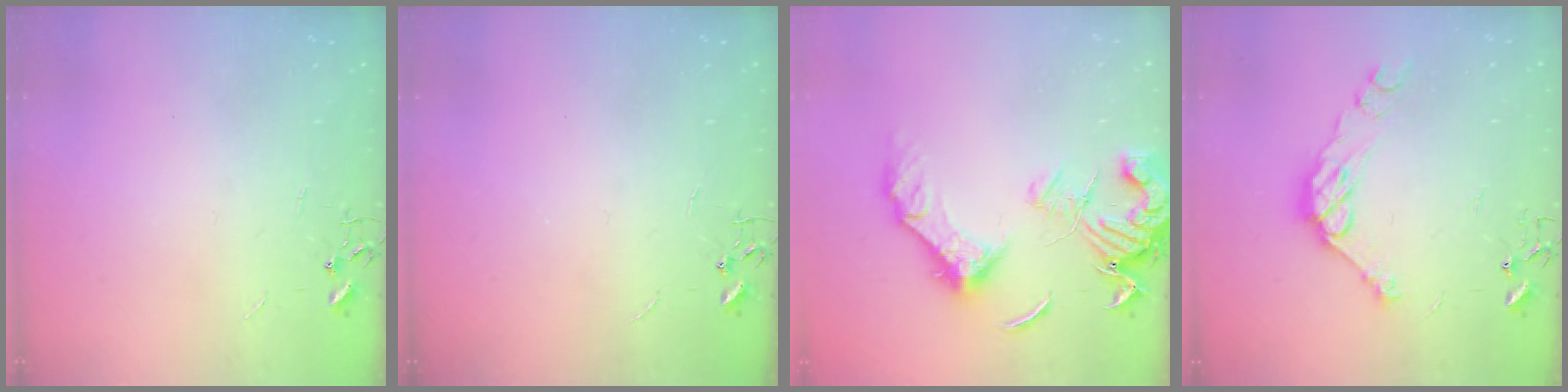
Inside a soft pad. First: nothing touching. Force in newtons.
{"total": 0.0}
{"total": 16.8, "press": 16.7, "slide": 2.2}
{"total": 11.4, "press": 11.3, "slide": 0.7}